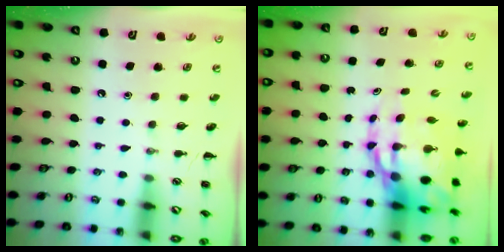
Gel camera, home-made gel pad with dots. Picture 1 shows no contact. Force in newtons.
{"total": 14.1, "press": 13.6, "slide": 3.7}